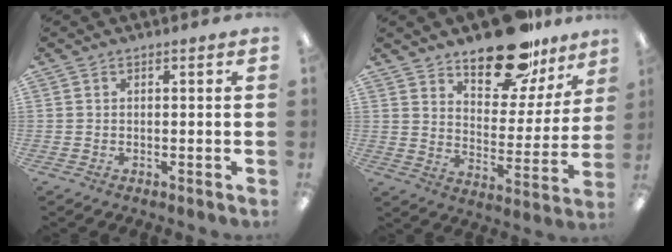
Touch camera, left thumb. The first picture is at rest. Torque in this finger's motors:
{"motor_torque": [2.22, 1.57, 1.41, -1.37, 0.12]}